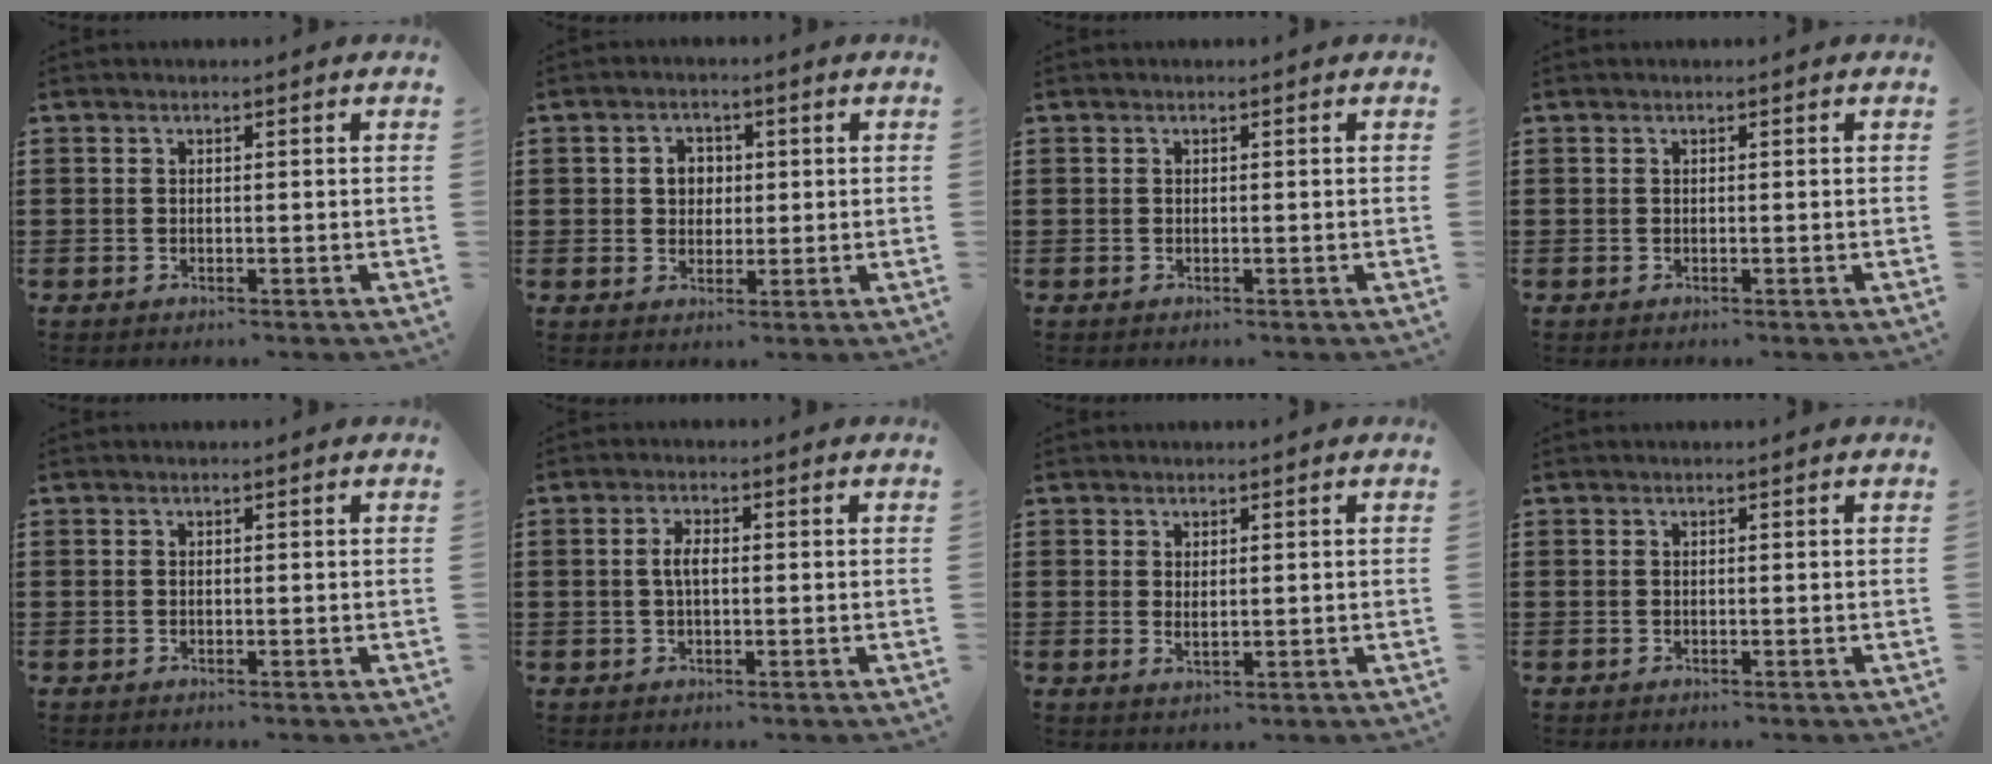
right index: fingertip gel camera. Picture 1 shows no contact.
{"total": 3.3, "force": [0.3, 2.9, 1.5], "torque": [-0.040, 0.012, 0.001]}
{"total": 0.0}
{"total": 0.0}
{"total": 0.0}
{"total": 2.8, "force": [0.1, 1.1, 2.5], "torque": [-0.050, 0.004, -0.001]}
{"total": 1.4, "force": [0.7, 0.4, 1.1], "torque": [-0.022, 0.001, 0.012]}
{"total": 0.0}